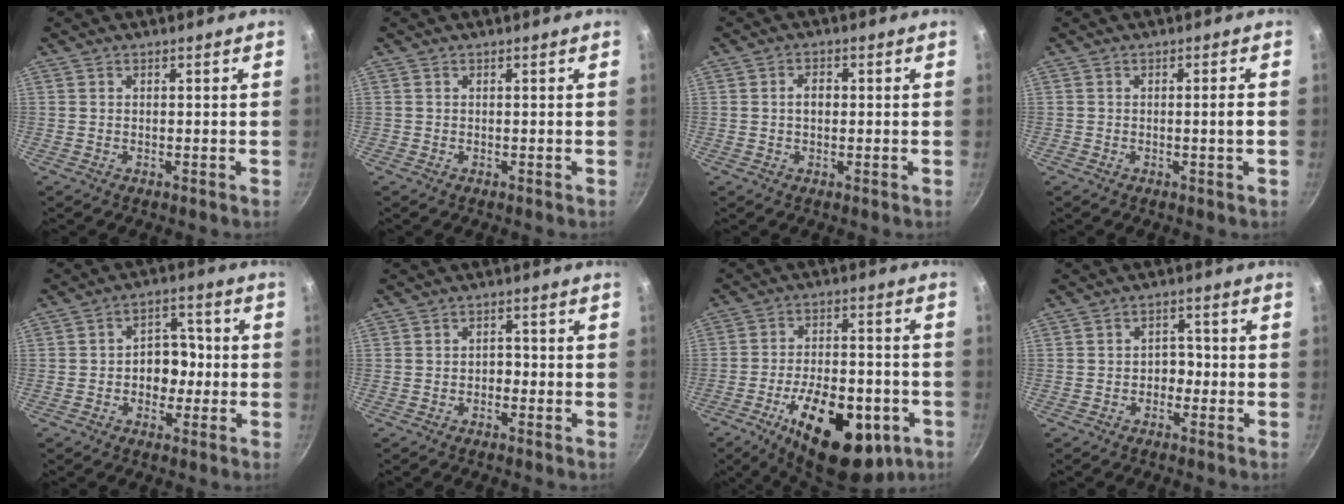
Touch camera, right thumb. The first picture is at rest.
{"total": 0.0}
{"total": 2.7, "force": [0.0, 1.9, 1.9], "torque": [-0.020, 0.011, -0.002]}
{"total": 2.3, "force": [-0.4, 0.0, 2.2], "torque": [-0.034, 0.007, -0.004]}
{"total": 7.5, "force": [-1.0, 5.8, 4.6], "torque": [-0.007, 0.021, -0.021]}
{"total": 1.9, "force": [-0.9, 1.4, 0.9], "torque": [0.002, 0.014, -0.015]}
{"total": 22.3, "force": [-9.1, 11.0, 17.1], "torque": [-0.231, 0.028, -0.128]}
{"total": 3.1, "force": [-1.1, 2.4, 1.6], "torque": [0.011, 0.017, -0.020]}